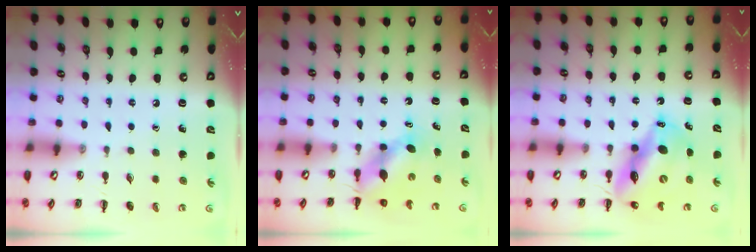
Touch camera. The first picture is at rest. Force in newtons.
{"total": 6.0, "press": 6.0, "slide": 0.8}
{"total": 13.2, "press": 12.8, "slide": 3.6}